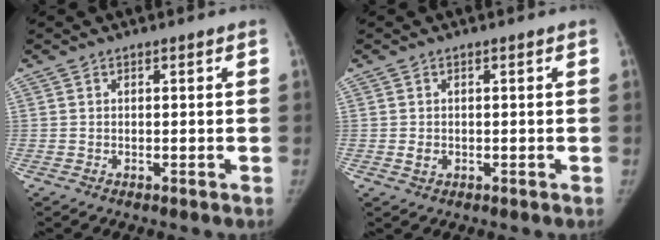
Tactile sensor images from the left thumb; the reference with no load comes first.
{"total": 1.6, "force": [-0.3, 1.3, 0.9], "torque": [-0.015, 0.000, -0.002]}